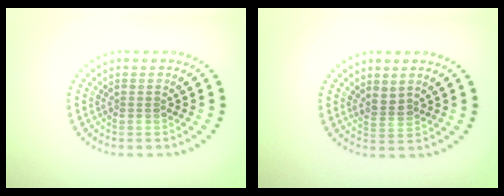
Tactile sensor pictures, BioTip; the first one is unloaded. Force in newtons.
{"total": 1.8, "press": 1.4, "slide": 1.1}